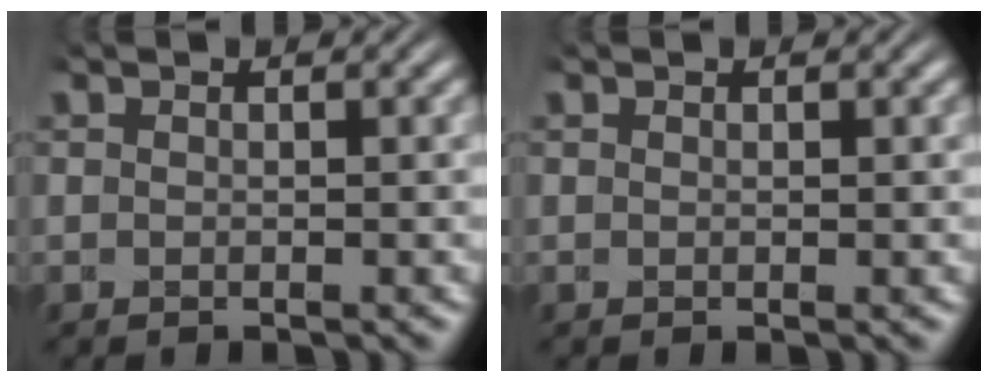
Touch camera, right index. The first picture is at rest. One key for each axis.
{"total": 0.0}